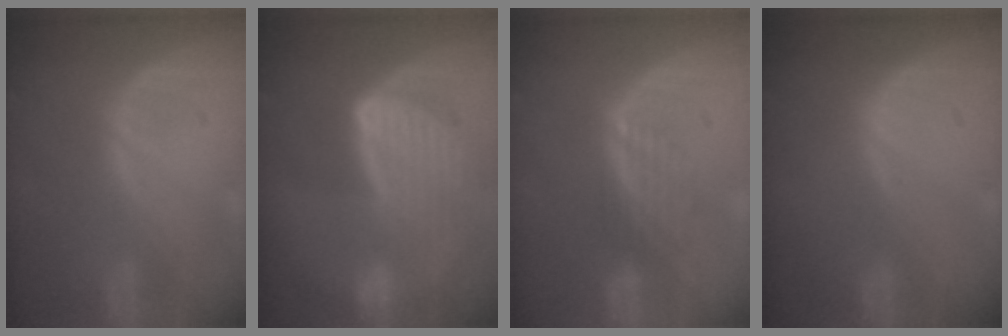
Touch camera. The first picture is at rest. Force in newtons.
{"total": 9.2, "press": 8.0, "slide": 4.5}
{"total": 3.5, "press": 2.9, "slide": 2.1}
{"total": 0.0}